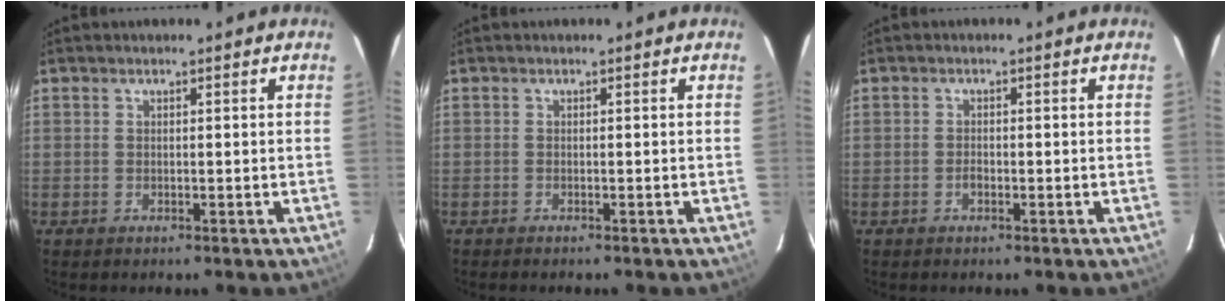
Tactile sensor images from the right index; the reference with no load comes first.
{"total": 0.8, "force": [-0.7, 0.1, 0.3], "torque": [-0.006, -0.002, -0.012]}
{"total": 1.0, "force": [-0.6, 0.5, 0.5], "torque": [-0.010, 0.004, -0.012]}